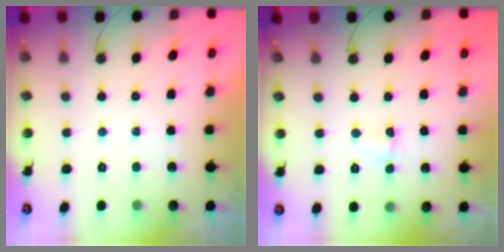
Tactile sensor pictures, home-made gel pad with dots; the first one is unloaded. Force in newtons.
{"total": 2.8, "press": 1.1, "slide": 2.5}